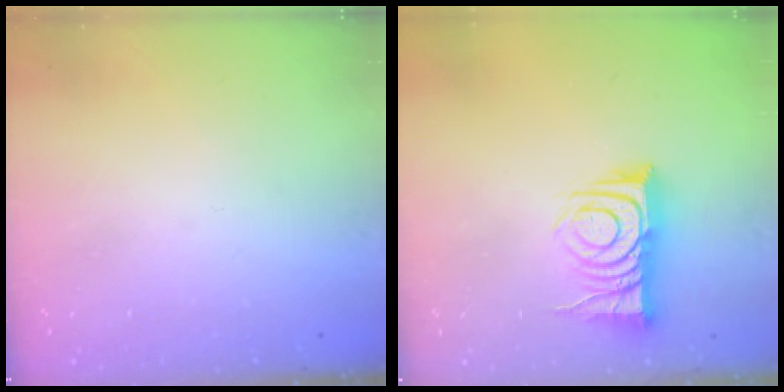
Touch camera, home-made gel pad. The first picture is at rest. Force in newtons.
{"total": 11.9, "press": 11.9, "slide": 0.6}